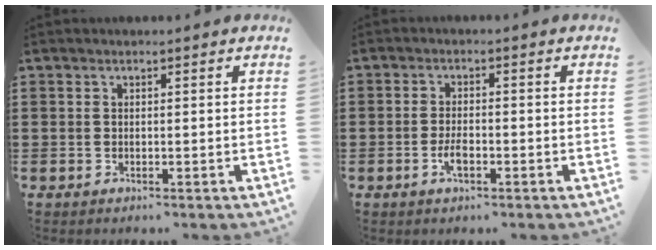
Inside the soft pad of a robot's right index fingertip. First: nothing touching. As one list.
[{"total": 3.0, "force": [-1.2, 1.1, 2.6], "torque": [-0.054, -0.001, -0.023]}]